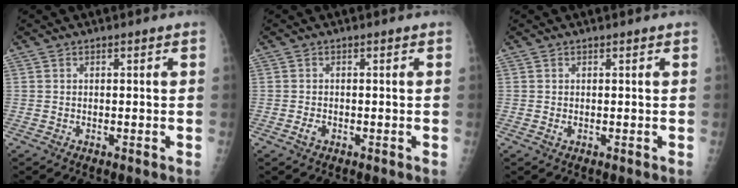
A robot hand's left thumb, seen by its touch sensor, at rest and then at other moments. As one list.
[{"total": 1.3, "force": [-0.5, 0.8, 0.9], "torque": [-0.017, 0.000, -0.010]}, {"total": 0.7, "force": [0.2, 0.3, 0.6], "torque": [-0.012, 0.003, 0.004]}]